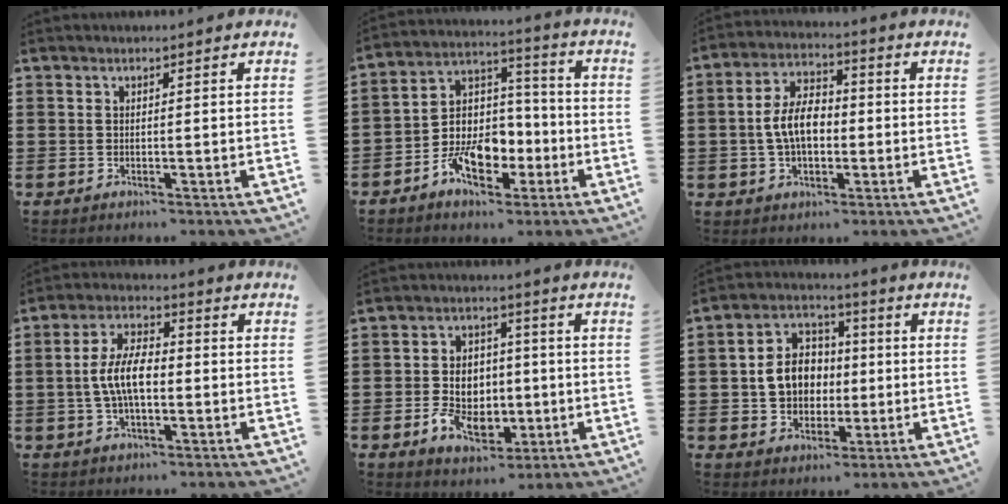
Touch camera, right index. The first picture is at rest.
{"total": 10.3, "force": [-4.8, 6.8, 6.2], "torque": [-0.114, 0.014, -0.087]}
{"total": 7.6, "force": [-0.6, 4.4, 6.1], "torque": [-0.135, 0.007, -0.017]}
{"total": 7.6, "force": [-0.8, 3.4, 6.7], "torque": [-0.147, 0.000, -0.021]}
{"total": 7.6, "force": [-1.4, 5.7, 4.8], "torque": [-0.092, 0.005, -0.025]}
{"total": 7.8, "force": [-0.5, 6.5, 4.2], "torque": [-0.095, 0.017, -0.011]}